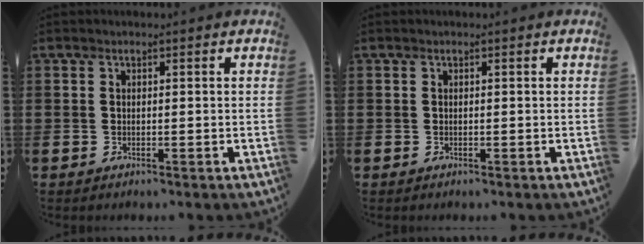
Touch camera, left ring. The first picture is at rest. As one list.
[{"total": 0.0}]